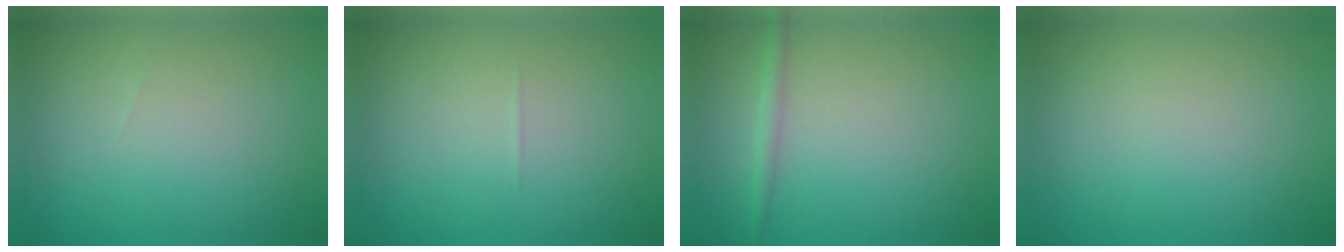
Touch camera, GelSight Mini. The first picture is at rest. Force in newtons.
{"total": 0.0}
{"total": 1.3, "press": 1.3, "slide": 0.0}
{"total": 0.0}